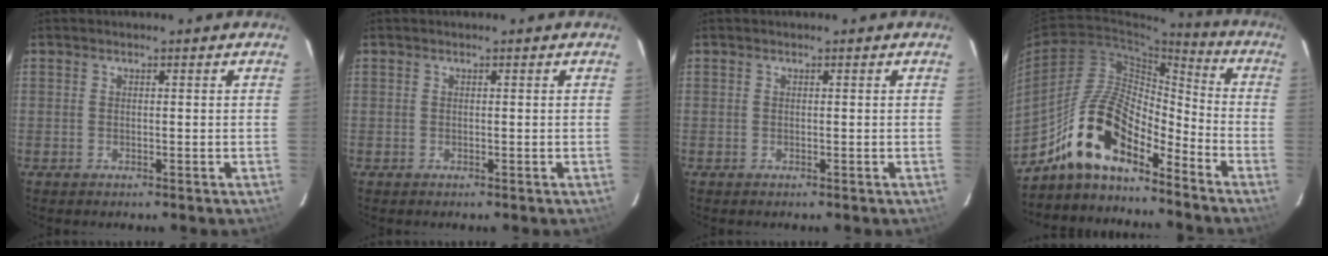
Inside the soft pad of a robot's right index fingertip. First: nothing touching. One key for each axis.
{"total": 0.0}
{"total": 0.0}
{"total": 14.5, "fx": -10.8, "fy": 4.8, "fz": 8.4, "tx": -0.161, "ty": 0.018, "tz": -0.207}